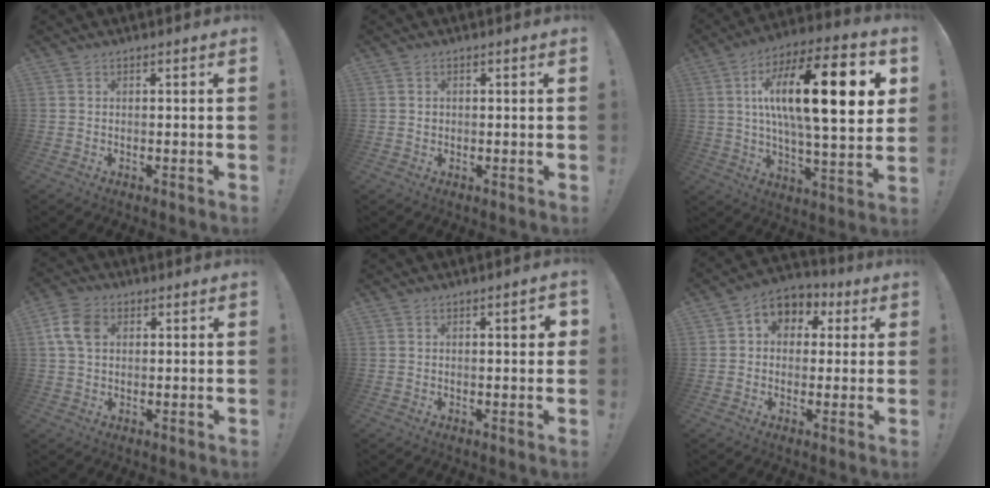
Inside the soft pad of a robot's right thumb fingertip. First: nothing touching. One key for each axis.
{"total": 0.7, "fx": 0.2, "fy": 0.7, "fz": 0.1, "tx": -0.004, "ty": 0.003, "tz": 0.004}
{"total": 24.6, "fx": 5.9, "fy": 7.7, "fz": 22.6, "tx": -0.372, "ty": -0.024, "tz": 0.083}
{"total": 8.3, "fx": 2.0, "fy": 5.8, "fz": 5.6, "tx": -0.112, "ty": 0.013, "tz": 0.042}
{"total": 2.6, "fx": 0.5, "fy": 0.5, "fz": 2.5, "tx": -0.022, "ty": -0.005, "tz": 0.002}
{"total": 7.0, "fx": 1.1, "fy": 6.2, "fz": 3.0, "tx": -0.043, "ty": -0.001, "tz": 0.028}